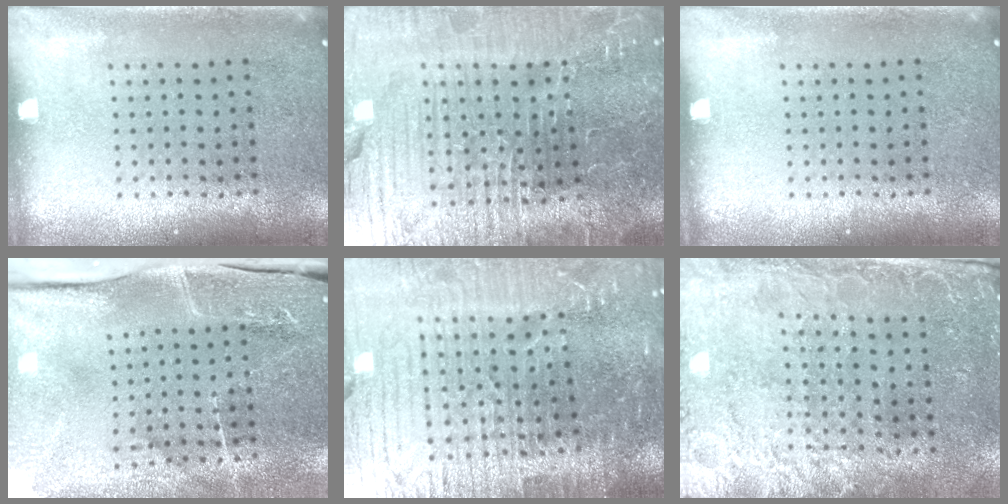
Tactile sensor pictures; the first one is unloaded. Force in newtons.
{"total": 6.2, "press": 5.8, "slide": 2.3}
{"total": 0.0}
{"total": 4.2, "press": 3.8, "slide": 1.9}
{"total": 6.8, "press": 6.0, "slide": 3.3}
{"total": 2.7, "press": 2.4, "slide": 1.2}